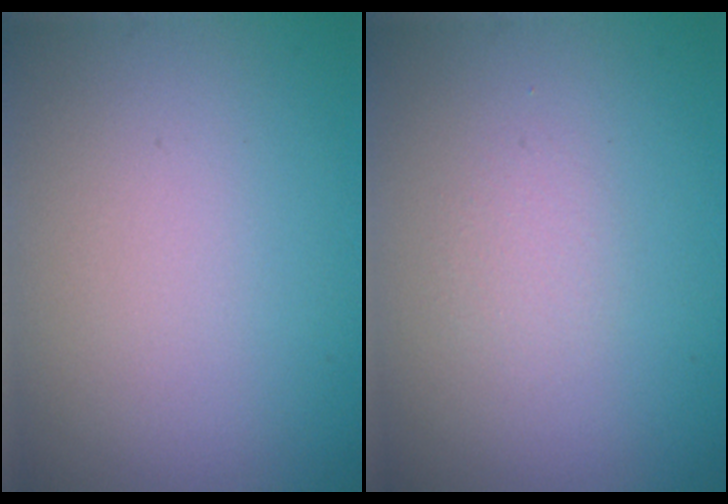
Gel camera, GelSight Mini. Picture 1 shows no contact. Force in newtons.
{"total": 0.9, "press": 0.9, "slide": 0.1}